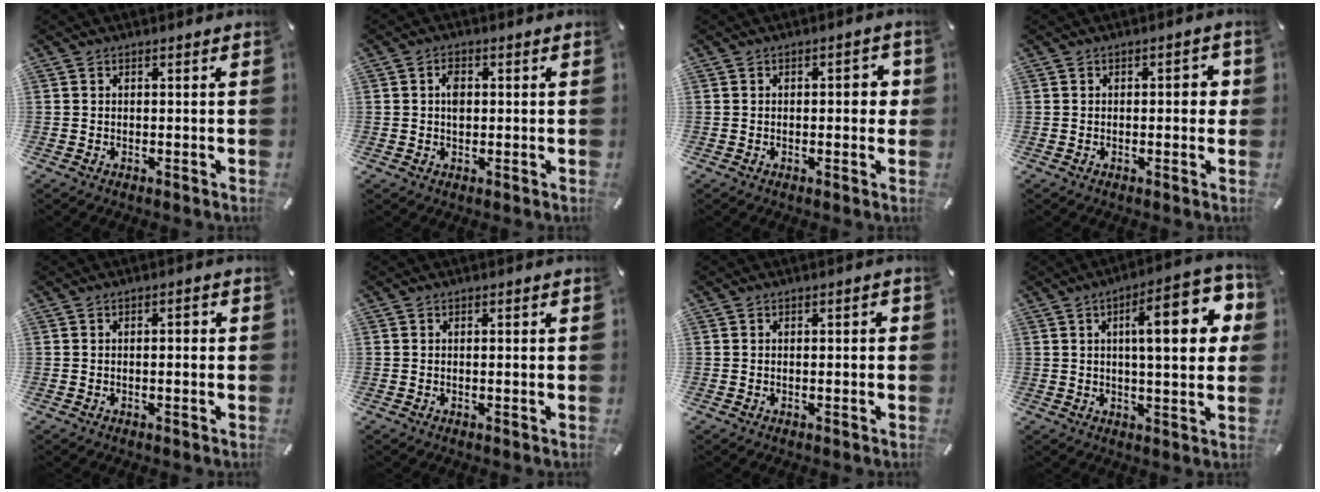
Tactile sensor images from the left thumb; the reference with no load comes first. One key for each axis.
{"total": 3.3, "fx": 0.4, "fy": 2.2, "fz": 2.4, "tx": -0.042, "ty": 0.004, "tz": 0.003}
{"total": 4.1, "fx": 0.0, "fy": 1.9, "fz": 3.6, "tx": -0.040, "ty": 0.000, "tz": -0.007}
{"total": 3.9, "fx": -0.1, "fy": 1.8, "fz": 3.4, "tx": -0.037, "ty": -0.001, "tz": -0.009}
{"total": 2.0, "fx": -0.5, "fy": 0.7, "fz": 1.8, "tx": -0.030, "ty": 0.008, "tz": -0.012}
{"total": 0.9, "fx": -0.1, "fy": 0.2, "fz": 0.9, "tx": -0.015, "ty": -0.001, "tz": -0.002}
{"total": 1.5, "fx": -0.2, "fy": 0.6, "fz": 1.4, "tx": -0.025, "ty": 0.003, "tz": -0.005}
{"total": 17.5, "fx": 4.6, "fy": 5.5, "fz": 15.9, "tx": -0.227, "ty": -0.010, "tz": 0.063}